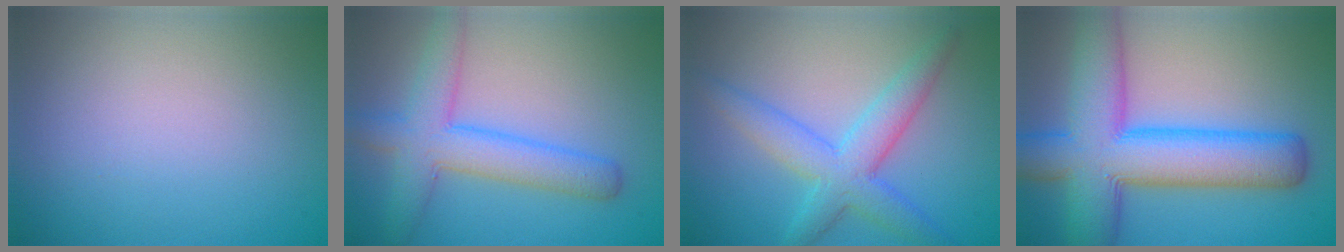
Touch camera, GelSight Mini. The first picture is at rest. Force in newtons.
{"total": 5.8, "press": 5.8, "slide": 0.3}
{"total": 5.1, "press": 5.1, "slide": 0.1}
{"total": 11.0, "press": 11.0, "slide": 0.5}